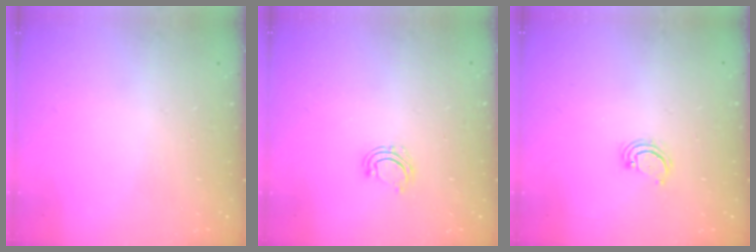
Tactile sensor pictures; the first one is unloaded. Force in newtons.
{"total": 6.0, "press": 5.8, "slide": 1.6}
{"total": 3.1, "press": 3.1, "slide": 0.5}